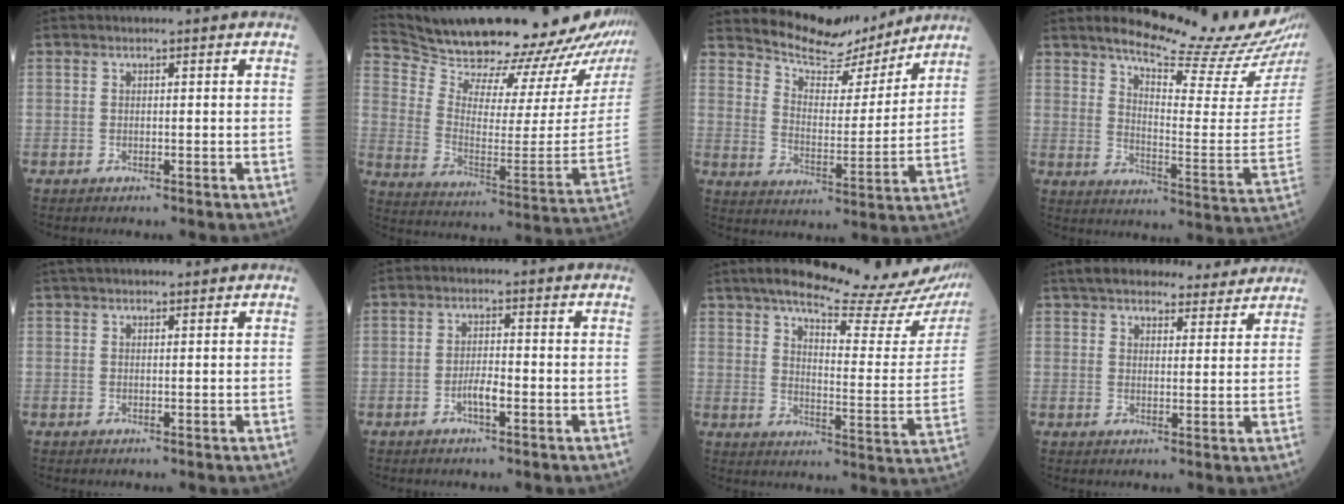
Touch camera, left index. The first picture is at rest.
{"total": 29.6, "force": [27.4, 2.9, 10.7], "torque": [-0.182, -0.112, 0.369]}
{"total": 11.3, "force": [10.9, 2.6, 1.5], "torque": [-0.037, -0.003, 0.175]}
{"total": 19.0, "force": [17.0, 0.3, 8.4], "torque": [-0.133, -0.090, 0.222]}
{"total": 6.2, "force": [5.3, 1.5, 2.8], "torque": [-0.039, 0.037, 0.081]}
{"total": 2.5, "force": [-1.1, 0.5, 2.2], "torque": [-0.043, 0.001, -0.022]}
{"total": 25.0, "force": [22.4, 2.4, 10.7], "torque": [-0.155, -0.069, 0.279]}
{"total": 14.1, "force": [12.6, 4.0, 5.0], "torque": [-0.055, 0.026, 0.165]}